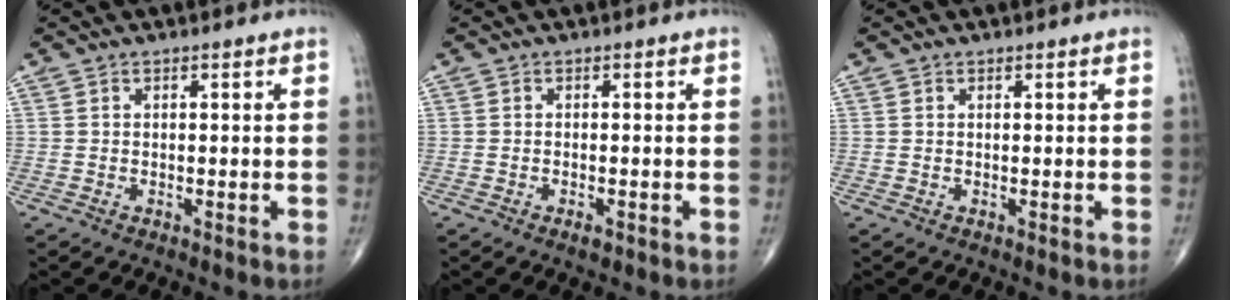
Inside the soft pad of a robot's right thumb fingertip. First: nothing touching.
{"total": 1.4, "force": [-0.8, 0.5, 1.0], "torque": [-0.017, 0.000, -0.013]}
{"total": 0.0}